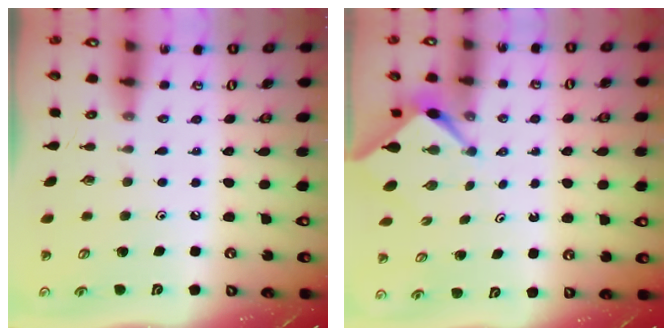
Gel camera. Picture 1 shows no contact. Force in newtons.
{"total": 2.4, "press": 2.4, "slide": 0.3}